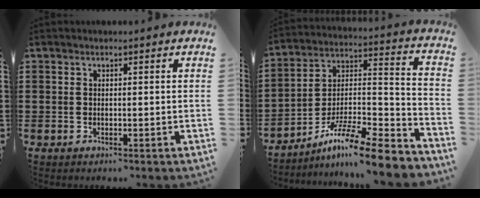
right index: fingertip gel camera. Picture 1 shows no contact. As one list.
[{"total": 11.1, "force": [-9.0, 0.8, 6.4], "torque": [-0.101, 0.010, -0.172]}]